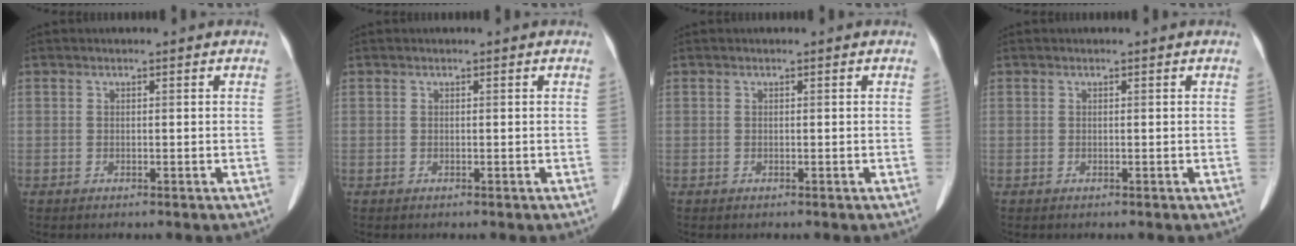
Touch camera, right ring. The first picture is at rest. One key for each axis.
{"total": 0.0}
{"total": 0.0}
{"total": 0.0}